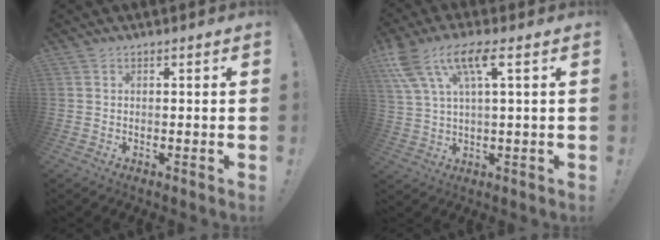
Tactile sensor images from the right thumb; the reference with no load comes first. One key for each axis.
{"total": 10.8, "fx": 4.9, "fy": 3.2, "fz": 9.0, "tx": -0.168, "ty": -0.005, "tz": 0.090}